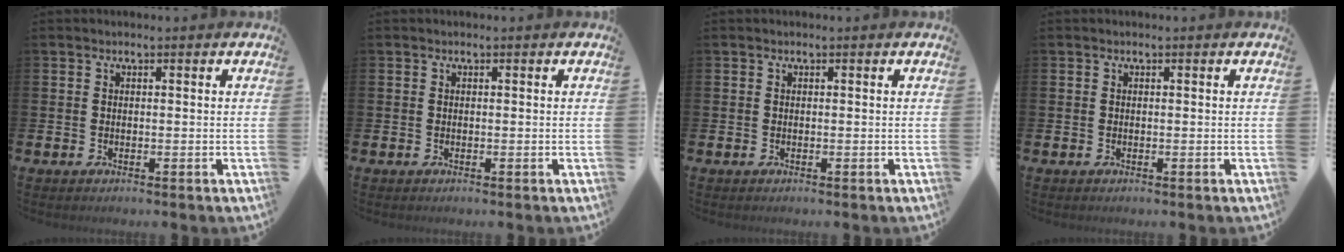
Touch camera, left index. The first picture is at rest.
{"total": 0.0}
{"total": 0.0}
{"total": 0.0}